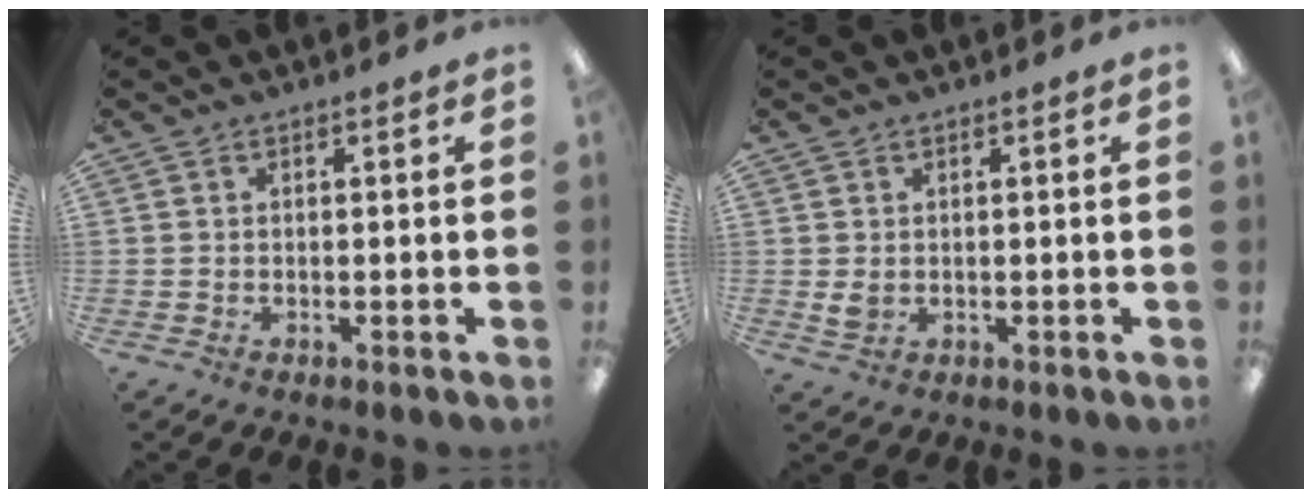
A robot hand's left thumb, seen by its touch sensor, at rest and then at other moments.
{"total": 2.5, "force": [0.5, 1.7, 1.8], "torque": [-0.035, -0.003, 0.006]}